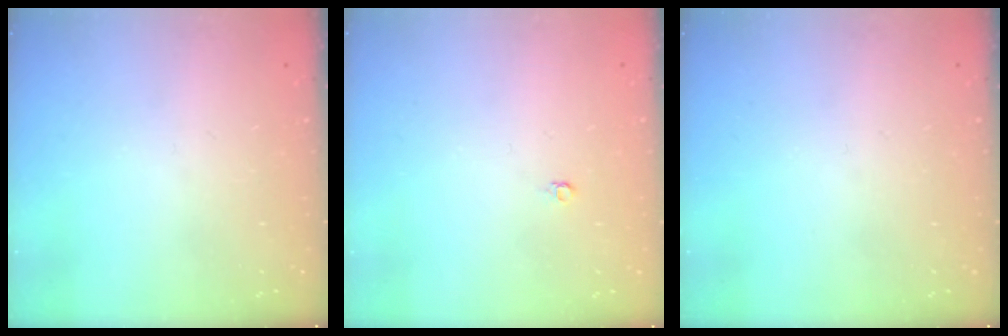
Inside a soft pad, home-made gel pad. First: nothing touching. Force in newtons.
{"total": 3.3, "press": 3.3, "slide": 0.3}
{"total": 0.0}